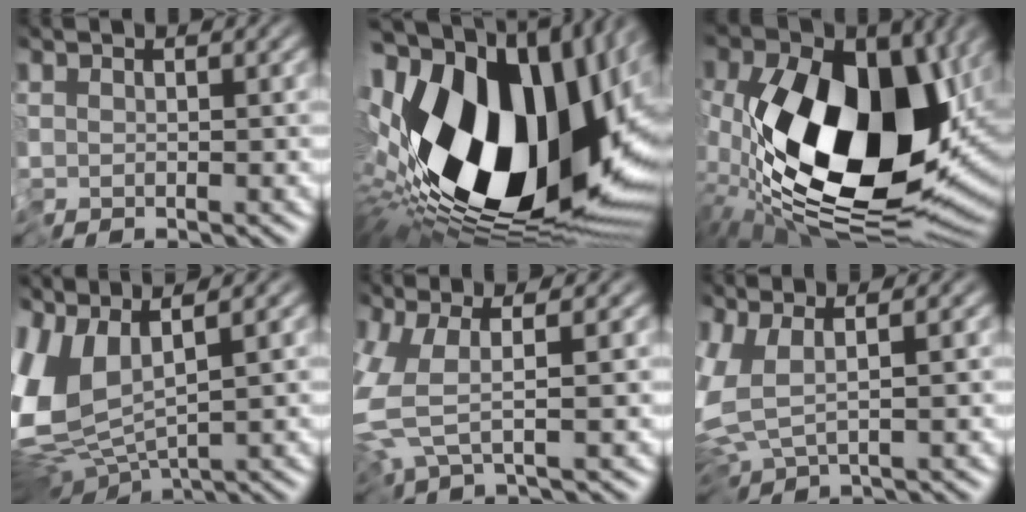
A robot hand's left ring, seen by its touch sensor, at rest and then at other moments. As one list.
[{"total": 21.6, "force": [-1.4, 13.5, 16.8], "torque": [-0.348, -0.067, 0.004]}, {"total": 18.7, "force": [0.4, 12.2, 14.2], "torque": [-0.270, -0.060, 0.014]}, {"total": 9.1, "force": [0.7, 5.0, 7.6], "torque": [-0.202, -0.012, 0.021]}, {"total": 4.9, "force": [-1.3, 1.7, 4.5], "torque": [-0.117, -0.004, -0.030]}, {"total": 4.8, "force": [-0.1, 2.0, 4.4], "torque": [-0.110, -0.009, 0.003]}]